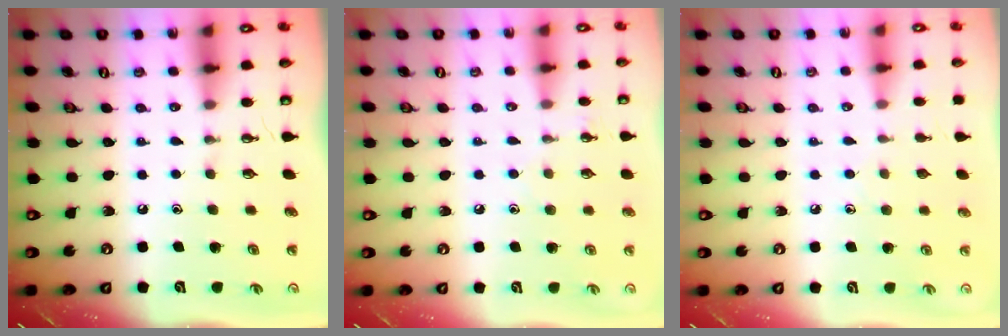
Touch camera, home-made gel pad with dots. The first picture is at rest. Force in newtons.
{"total": 5.7, "press": 5.6, "slide": 0.6}
{"total": 4.9, "press": 4.9, "slide": 0.6}